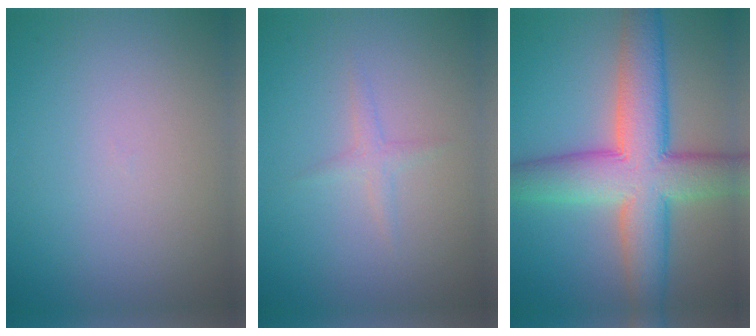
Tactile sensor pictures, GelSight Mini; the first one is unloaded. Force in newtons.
{"total": 1.1, "press": 1.1, "slide": 0.0}
{"total": 10.0, "press": 10.0, "slide": 0.4}